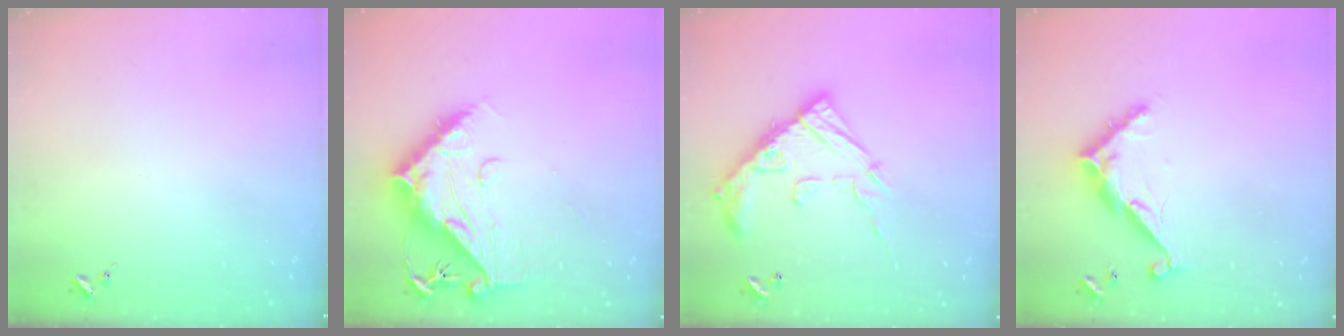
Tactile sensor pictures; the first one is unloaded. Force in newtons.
{"total": 15.4, "press": 15.3, "slide": 1.6}
{"total": 18.0, "press": 18.0, "slide": 1.4}
{"total": 10.2, "press": 10.2, "slide": 0.8}